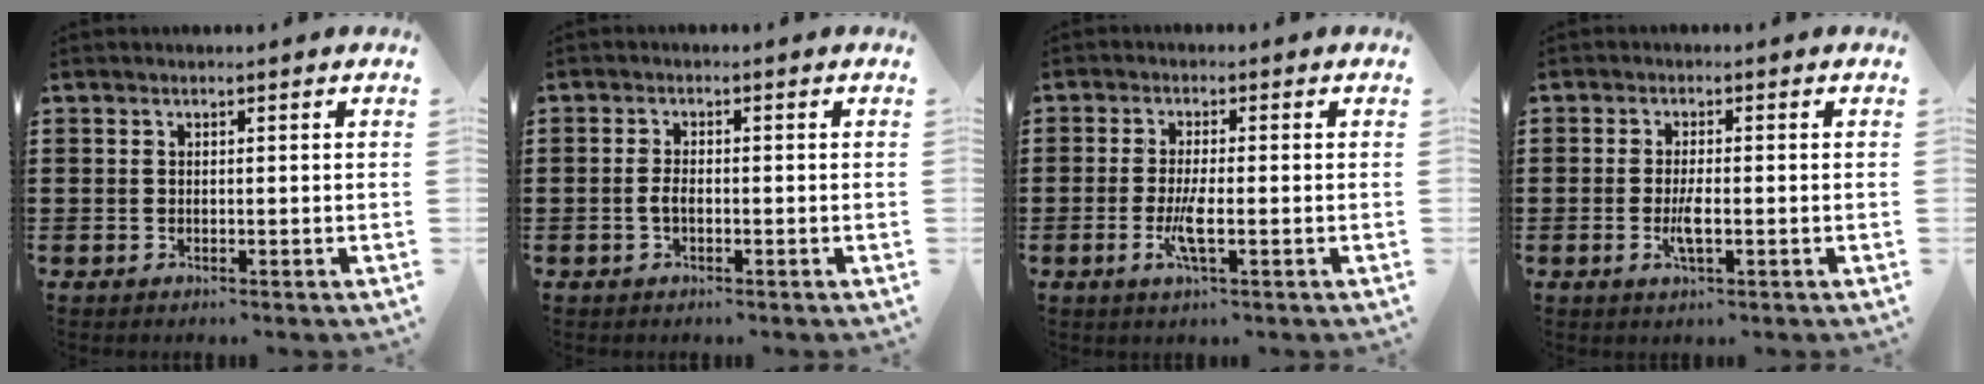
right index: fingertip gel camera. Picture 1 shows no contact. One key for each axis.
{"total": 1.8, "fx": -0.6, "fy": 0.6, "fz": 1.6, "tx": -0.040, "ty": -0.005, "tz": -0.014}
{"total": 4.1, "fx": -1.3, "fy": 0.6, "fz": 3.8, "tx": -0.085, "ty": -0.010, "tz": -0.029}
{"total": 3.1, "fx": -0.8, "fy": 0.6, "fz": 2.9, "tx": -0.064, "ty": -0.005, "tz": -0.019}